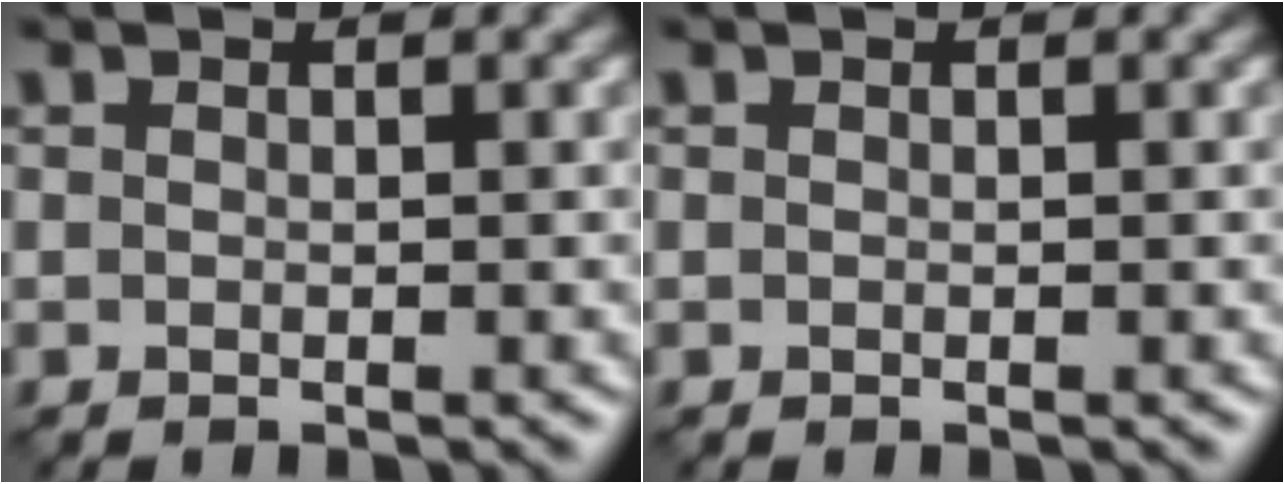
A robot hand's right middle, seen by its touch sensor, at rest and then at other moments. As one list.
[{"total": 0.0}]